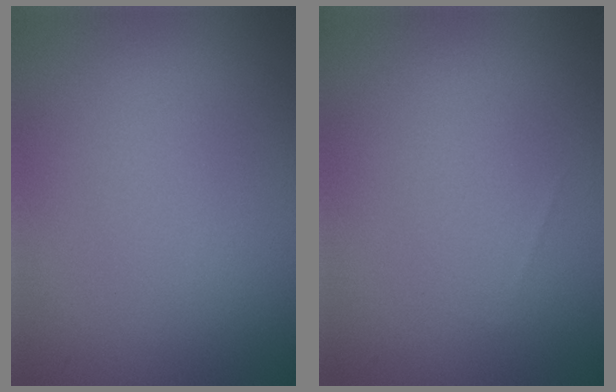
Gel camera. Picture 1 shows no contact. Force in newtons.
{"total": 0.0}